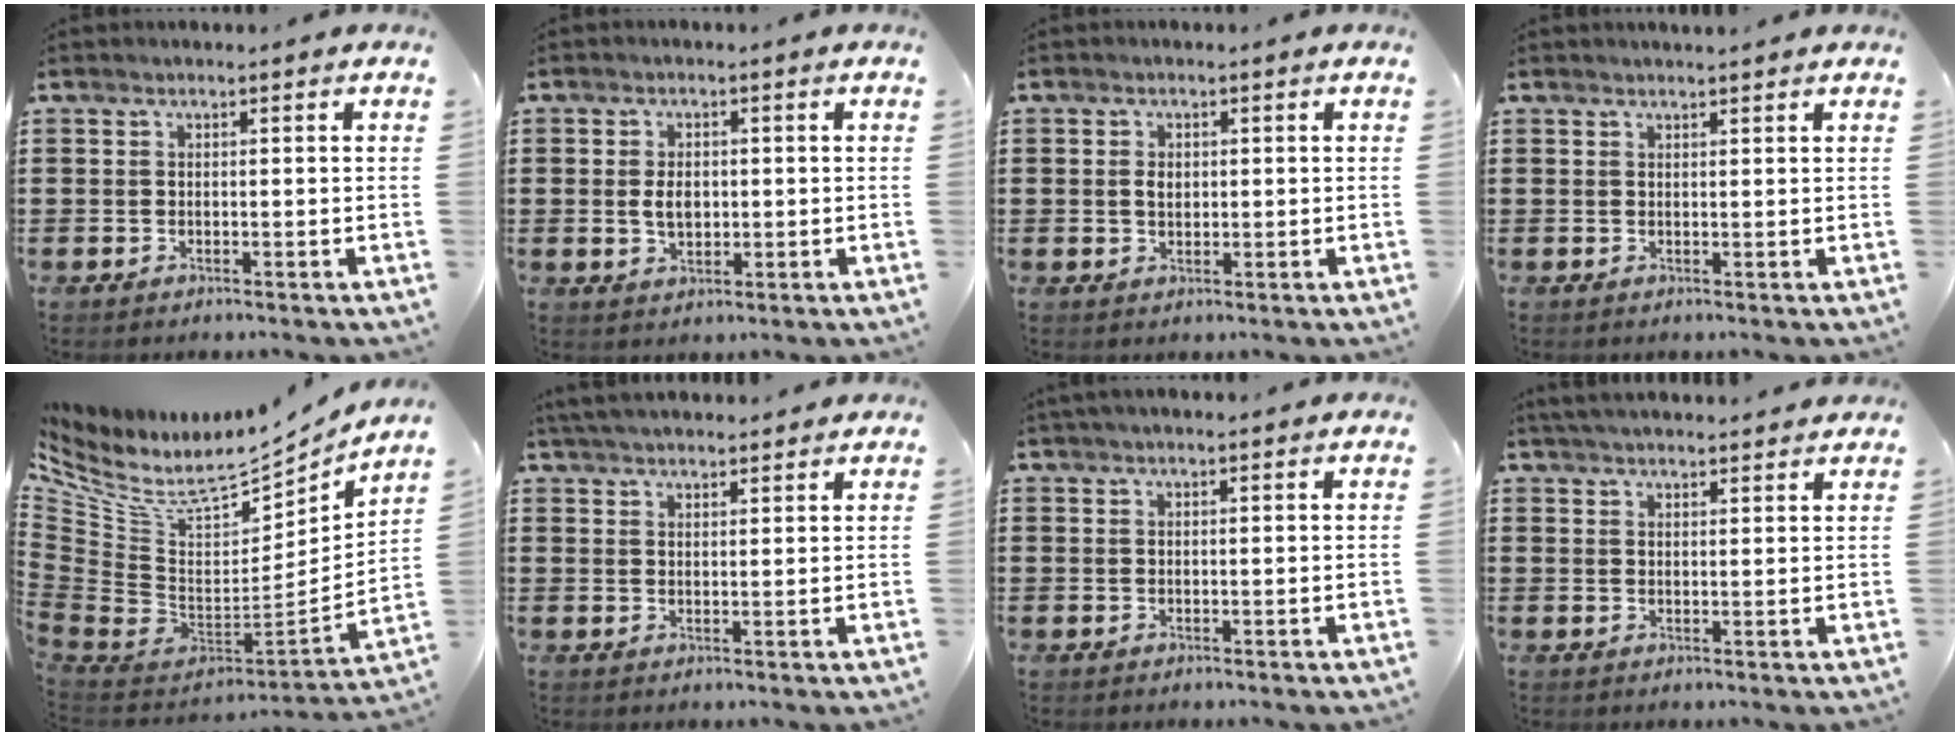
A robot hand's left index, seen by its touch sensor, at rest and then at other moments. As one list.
[{"total": 3.4, "force": [0.2, 2.1, 2.7], "torque": [-0.047, 0.003, 0.001]}, {"total": 2.0, "force": [0.3, 1.3, 1.5], "torque": [-0.033, 0.007, 0.005]}, {"total": 1.2, "force": [1.2, -0.1, 0.2], "torque": [-0.006, -0.002, 0.023]}, {"total": 9.3, "force": [6.8, 3.8, 5.2], "torque": [-0.145, -0.065, 0.118]}, {"total": 3.8, "force": [3.7, 0.2, 0.8], "torque": [-0.025, -0.006, 0.071]}, {"total": 1.3, "force": [1.1, 0.2, 0.7], "torque": [-0.016, 0.002, 0.021]}, {"total": 3.1, "force": [3.1, -0.2, 0.5], "torque": [-0.019, -0.005, 0.057]}]